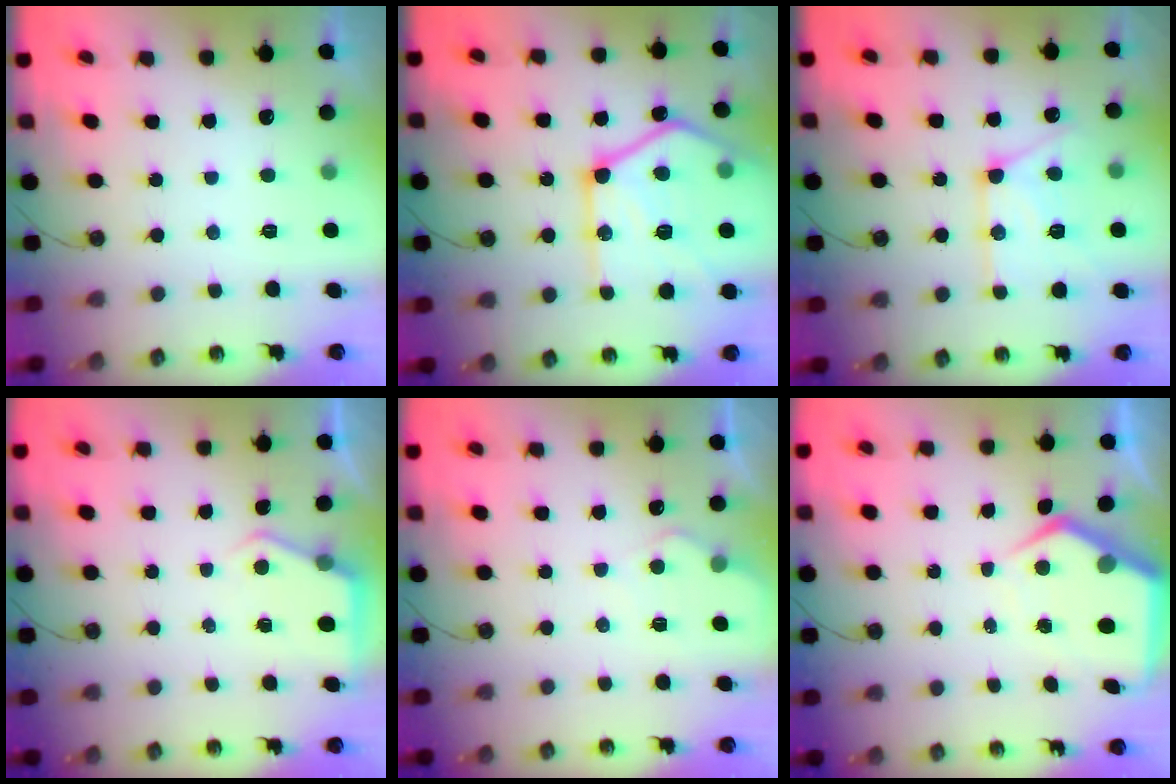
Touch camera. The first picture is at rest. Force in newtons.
{"total": 26.3, "press": 26.2, "slide": 2.8}
{"total": 15.3, "press": 15.2, "slide": 1.7}
{"total": 3.3, "press": 3.3, "slide": 0.5}
{"total": 5.7, "press": 5.6, "slide": 0.7}
{"total": 7.7, "press": 7.7, "slide": 0.8}